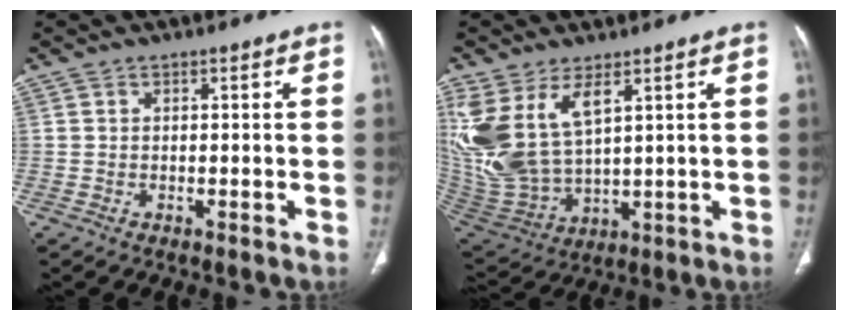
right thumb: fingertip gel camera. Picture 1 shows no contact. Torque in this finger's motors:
{"motor_torque": [0.52, 3.86, 1.62, 1.15, 0.23]}